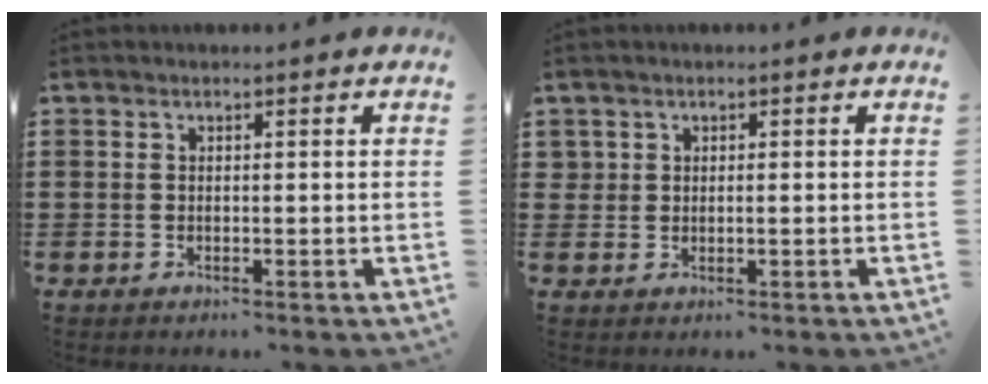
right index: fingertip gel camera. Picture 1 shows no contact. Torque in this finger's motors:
{"motor_torque": [-0.30, 0.34, -0.02, -0.02]}